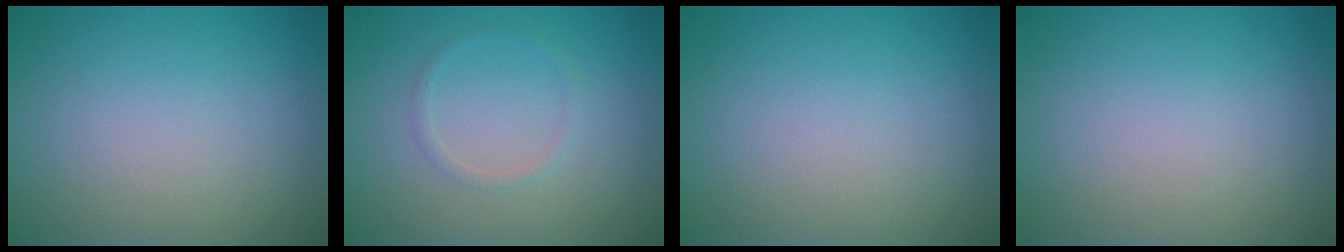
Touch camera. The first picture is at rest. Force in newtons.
{"total": 0.9, "press": 0.9, "slide": 0.1}
{"total": 0.0}
{"total": 0.0}